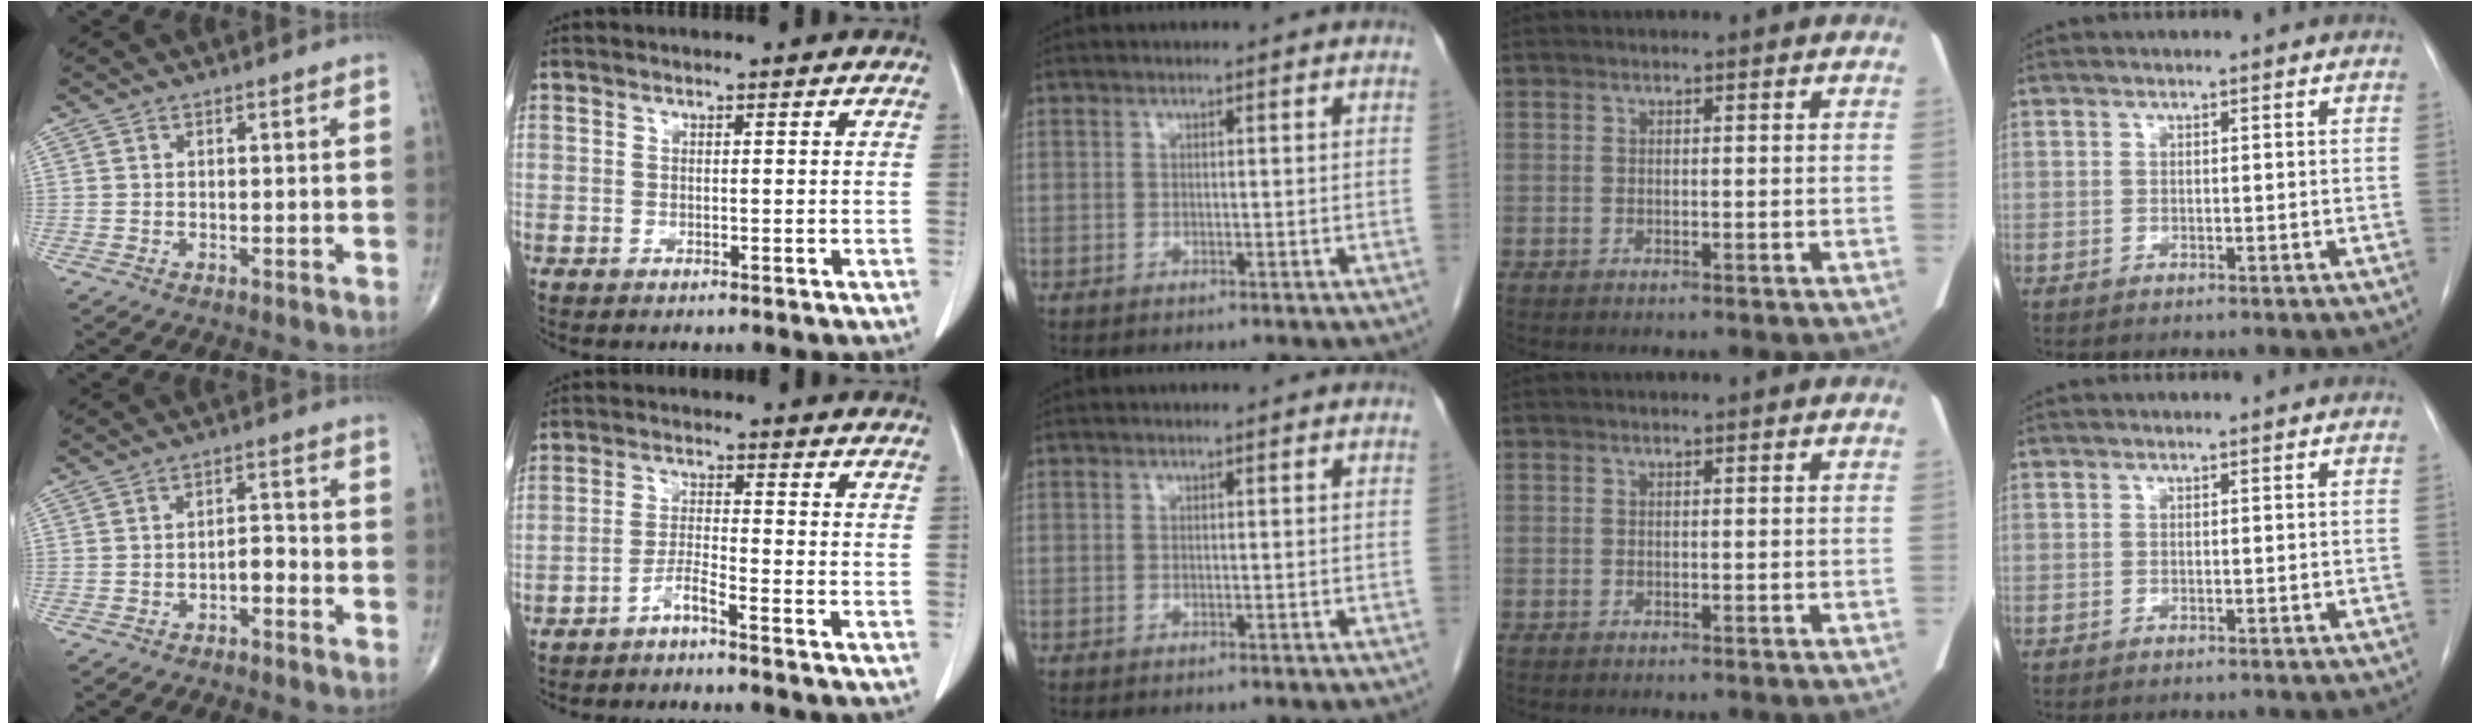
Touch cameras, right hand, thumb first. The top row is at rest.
{"thumb": {"total": 3.0, "force": [-1.8, 1.5, 1.9], "torque": [-0.018, 0.025, -0.029]}, "index": {"total": 3.0, "force": [-2.5, -0.6, 1.7], "torque": [-0.035, -0.002, -0.052]}}